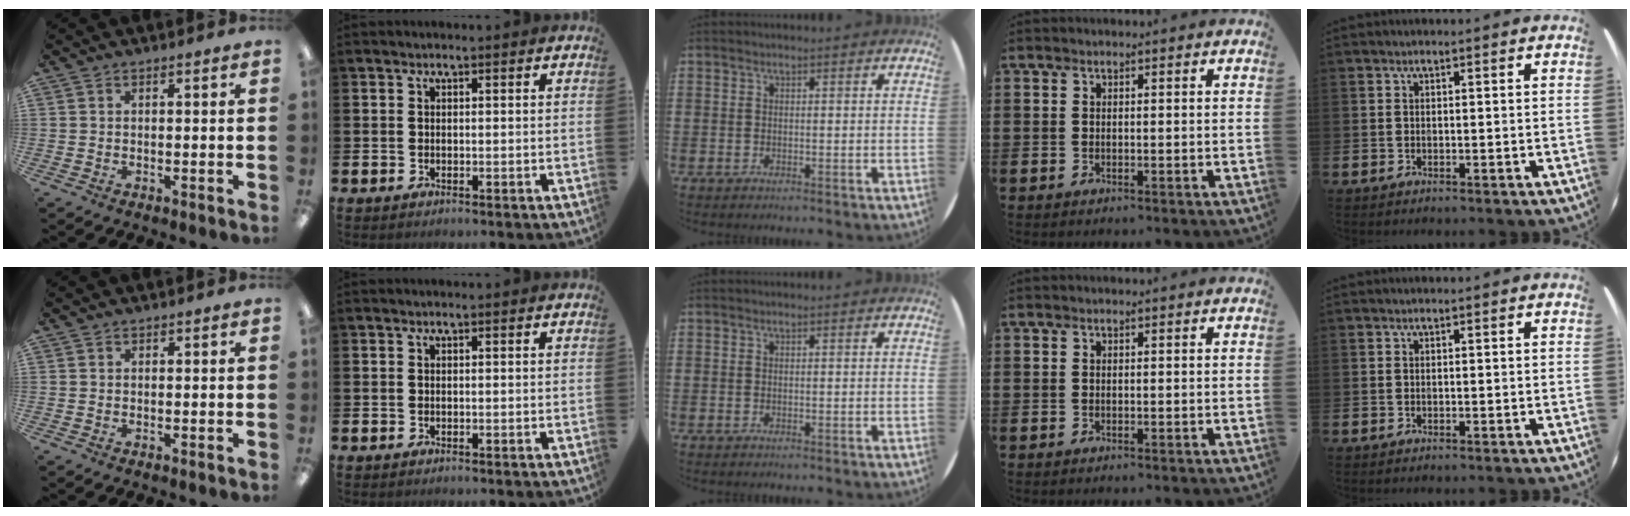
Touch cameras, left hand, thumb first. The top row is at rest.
{}